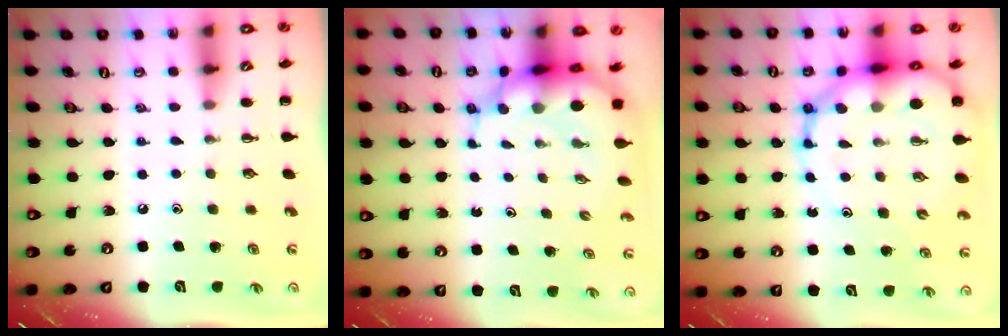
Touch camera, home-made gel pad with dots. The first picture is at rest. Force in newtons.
{"total": 8.3, "press": 8.1, "slide": 2.0}
{"total": 17.2, "press": 16.5, "slide": 4.9}